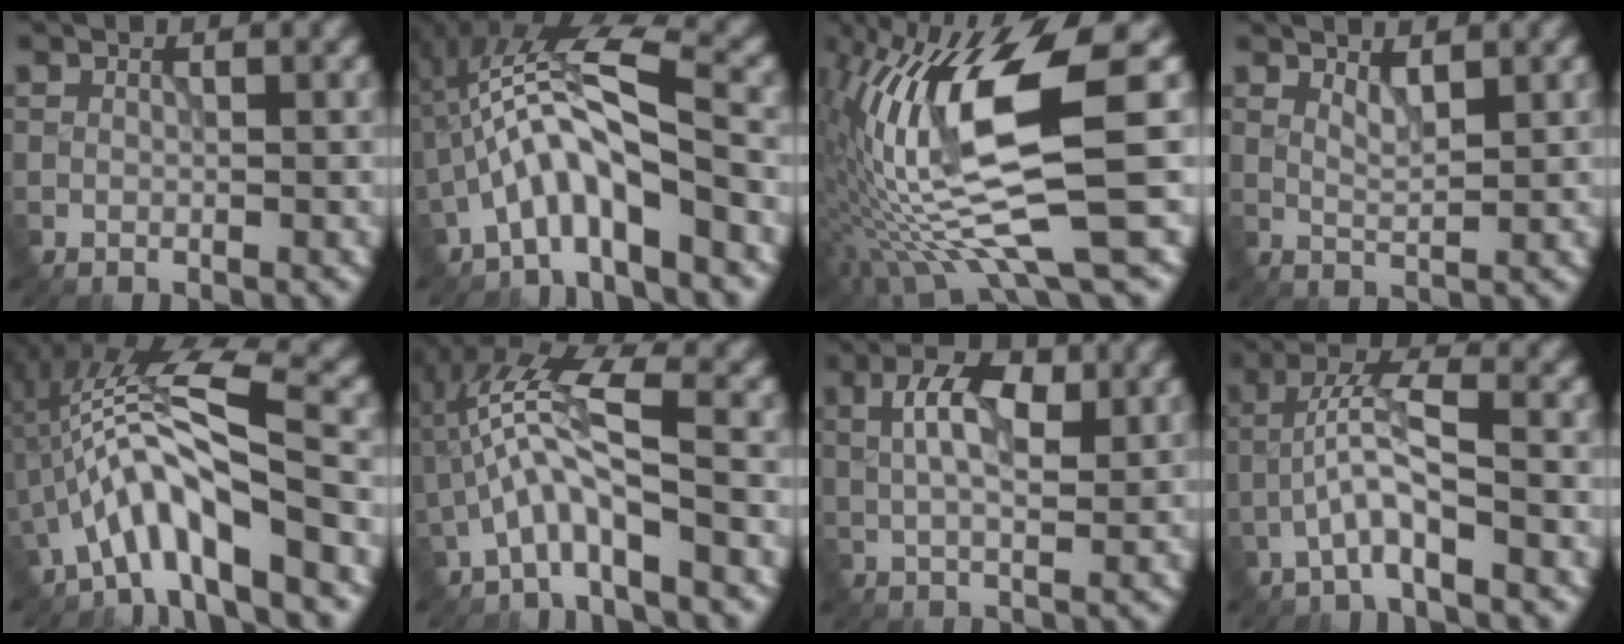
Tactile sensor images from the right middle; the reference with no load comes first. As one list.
[{"total": 6.0, "force": [-2.6, 1.3, 5.2], "torque": [-0.099, 0.024, -0.051]}, {"total": 13.1, "force": [-1.3, 2.7, 12.8], "torque": [-0.251, 0.001, -0.014]}, {"total": 1.5, "force": [1.1, 0.3, 0.9], "torque": [-0.019, -0.003, 0.022]}, {"total": 7.2, "force": [-2.9, 1.6, 6.4], "torque": [-0.115, 0.022, -0.058]}, {"total": 5.3, "force": [-1.8, 1.4, 4.8], "torque": [-0.098, 0.023, -0.038]}, {"total": 4.7, "force": [1.1, 2.3, 4.0], "torque": [-0.074, 0.008, 0.016]}, {"total": 4.1, "force": [-1.9, 0.8, 3.6], "torque": [-0.070, 0.019, -0.040]}]